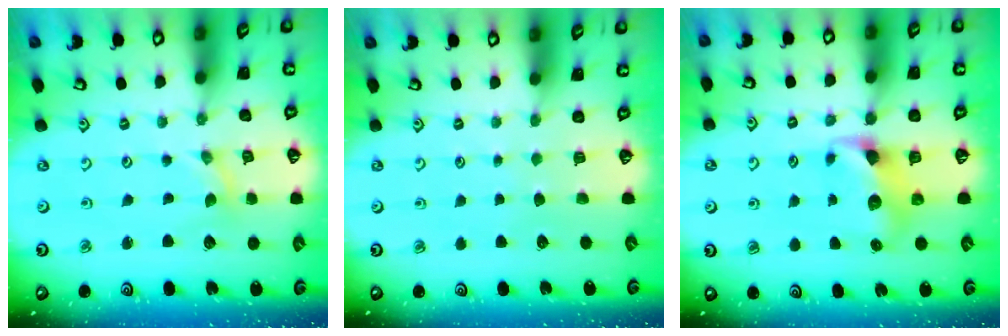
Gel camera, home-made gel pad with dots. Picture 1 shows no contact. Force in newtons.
{"total": 0.6, "press": 0.6, "slide": 0.1}
{"total": 6.7, "press": 6.6, "slide": 0.8}